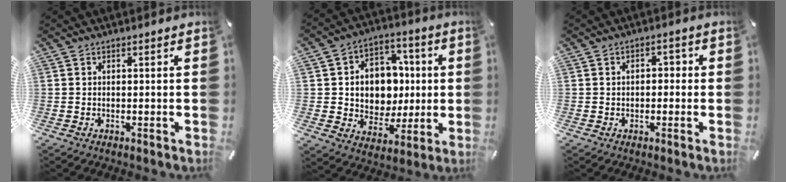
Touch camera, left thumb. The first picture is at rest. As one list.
[{"total": 11.8, "force": [0.3, 11.0, 4.1], "torque": [-0.063, 0.004, 0.020]}, {"total": 2.5, "force": [-0.4, 1.8, 1.7], "torque": [-0.026, 0.008, -0.015]}]